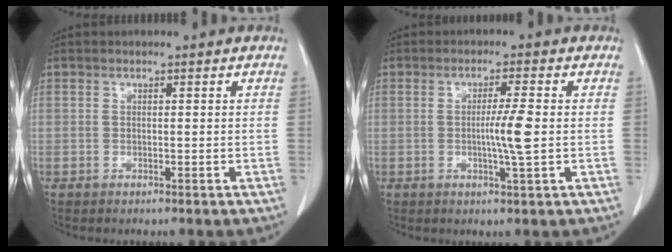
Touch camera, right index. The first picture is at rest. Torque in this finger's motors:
{"motor_torque": [0.16, 0.02, 0.07, 0.06]}